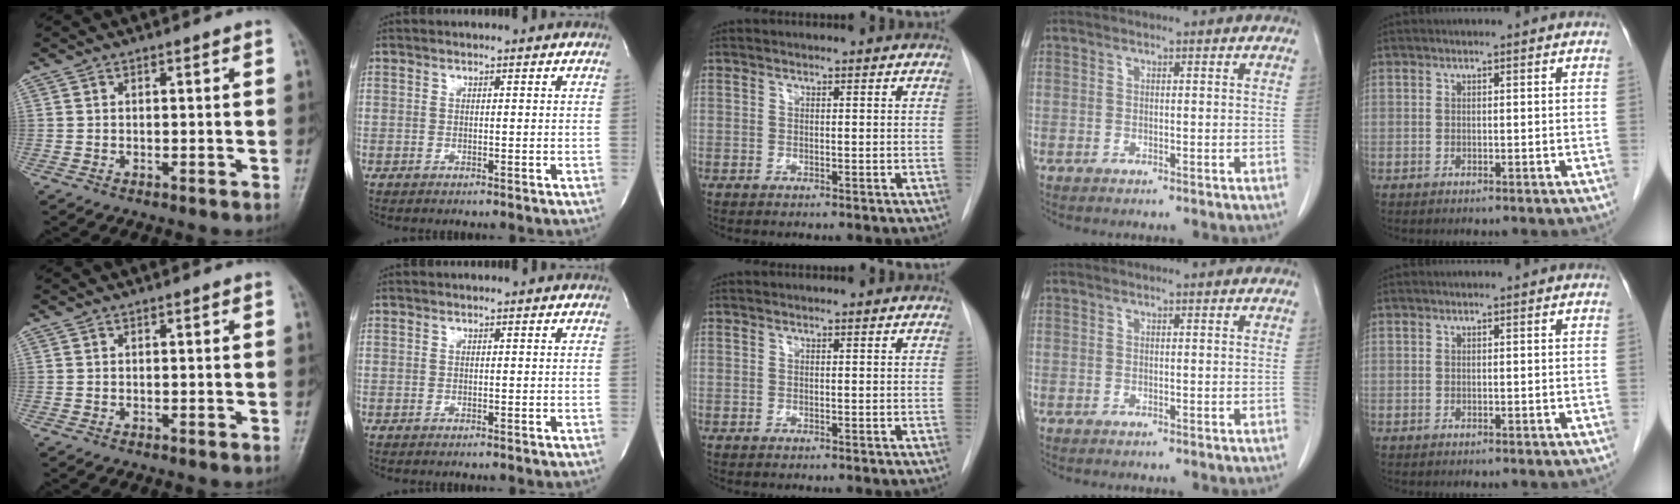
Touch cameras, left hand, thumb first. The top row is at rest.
{}